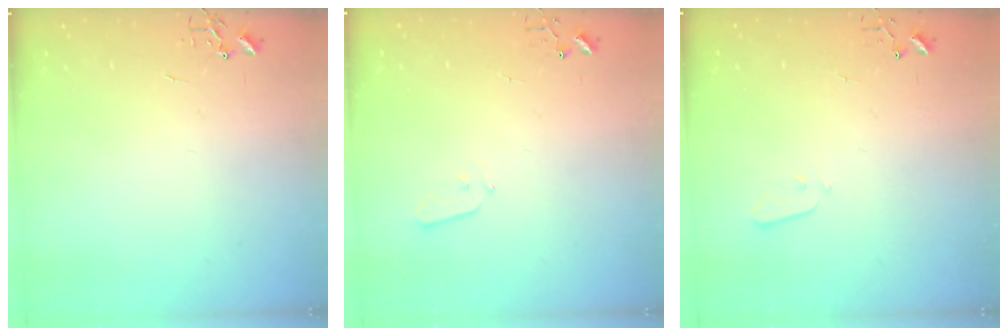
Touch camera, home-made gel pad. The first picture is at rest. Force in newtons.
{"total": 3.6, "press": 3.6, "slide": 0.6}
{"total": 3.2, "press": 3.1, "slide": 0.7}